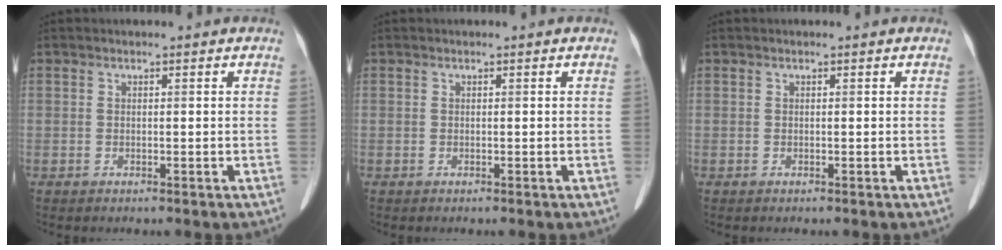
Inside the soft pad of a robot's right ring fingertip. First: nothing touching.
{"total": 0.0}
{"total": 0.0}